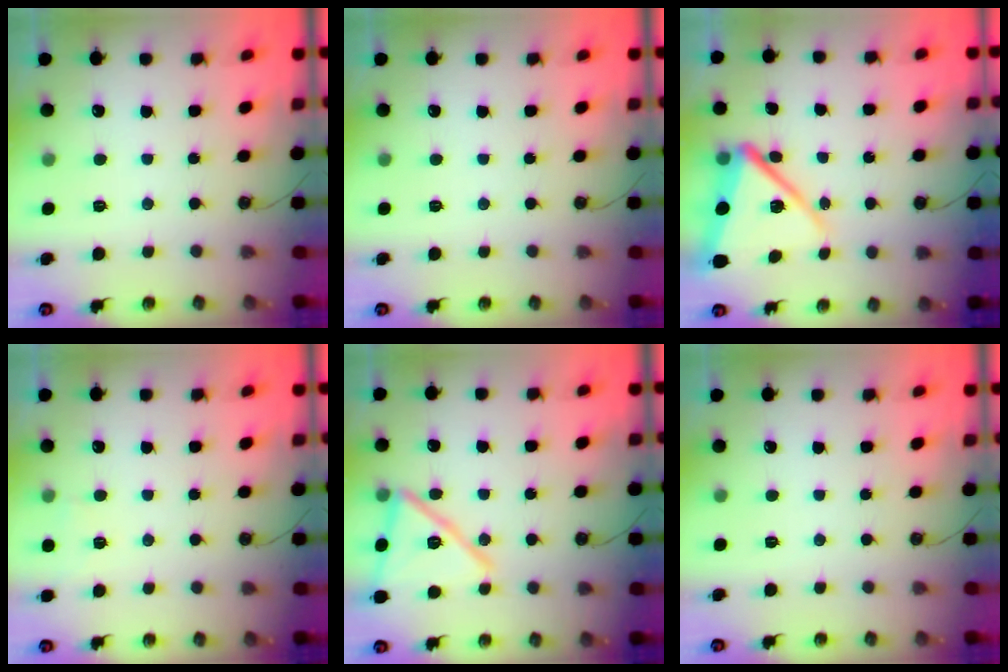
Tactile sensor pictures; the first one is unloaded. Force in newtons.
{"total": 0.0}
{"total": 15.2, "press": 15.2, "slide": 1.5}
{"total": 2.7, "press": 2.3, "slide": 1.5}
{"total": 17.5, "press": 16.4, "slide": 6.1}
{"total": 0.0}